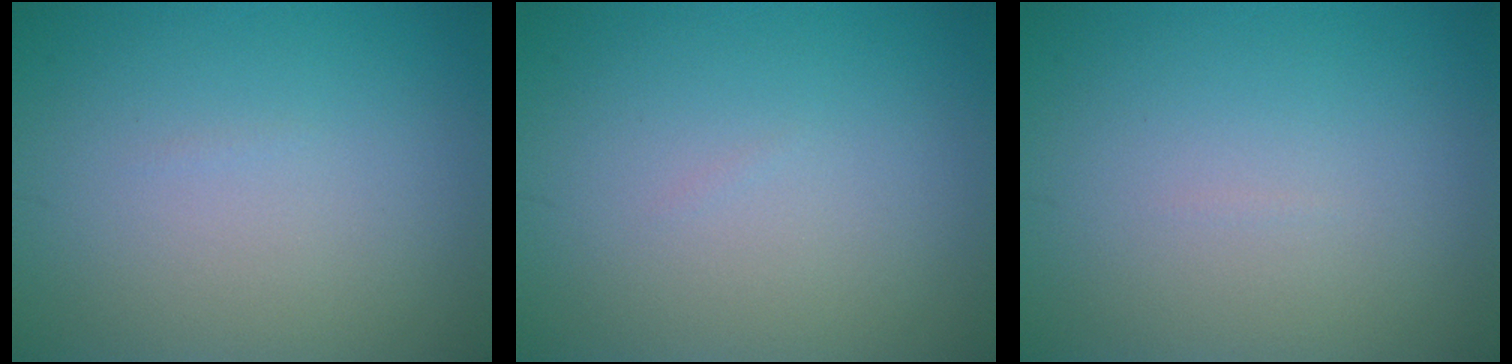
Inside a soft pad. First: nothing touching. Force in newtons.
{"total": 0.0}
{"total": 0.0}